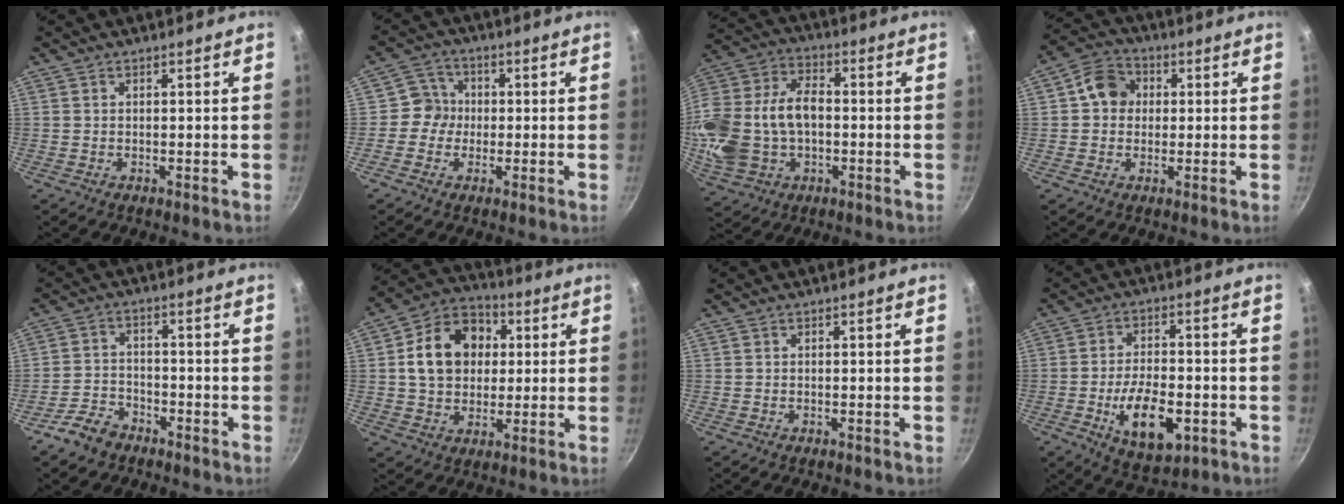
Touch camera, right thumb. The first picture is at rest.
{"total": 5.0, "force": [-0.4, 4.8, 1.3], "torque": [0.011, 0.013, -0.024]}
{"total": 20.4, "force": [-1.3, 14.0, 14.8], "torque": [-0.312, 0.041, -0.016]}
{"total": 7.4, "force": [1.0, 6.4, 3.7], "torque": [-0.032, 0.016, 0.003]}
{"total": 5.8, "force": [-4.1, 3.6, 2.0], "torque": [-0.032, 0.041, -0.079]}
{"total": 15.0, "force": [2.6, 11.8, 8.9], "torque": [-0.123, 0.022, 0.034]}
{"total": 0.0}
{"total": 12.9, "force": [-4.0, 6.5, 10.4], "torque": [-0.155, 0.011, -0.058]}